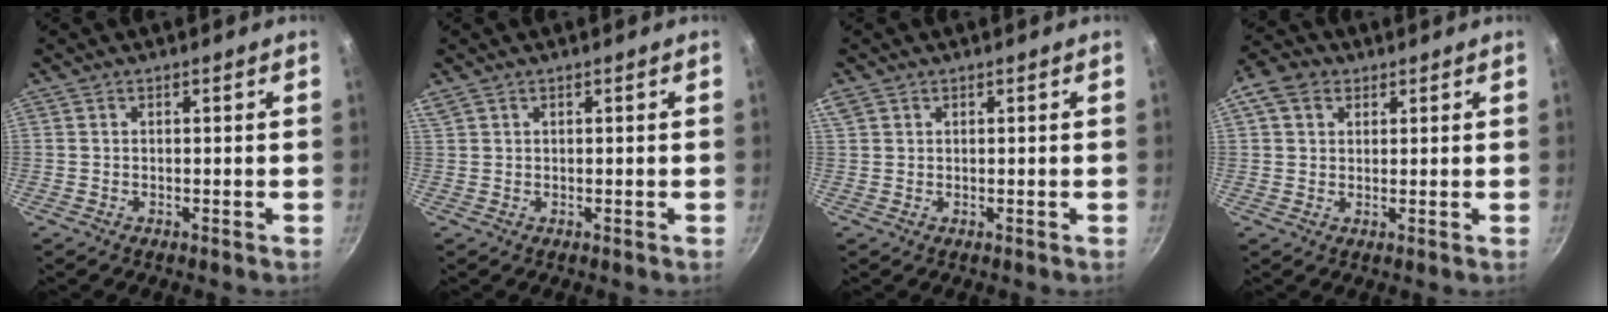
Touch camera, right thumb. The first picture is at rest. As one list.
[{"total": 1.7, "force": [1.1, 0.7, 1.1], "torque": [-0.022, 0.005, 0.025]}, {"total": 3.1, "force": [1.6, 2.2, 1.6], "torque": [-0.032, 0.008, 0.035]}, {"total": 5.3, "force": [2.0, 4.3, 2.5], "torque": [-0.031, 0.005, 0.023]}]